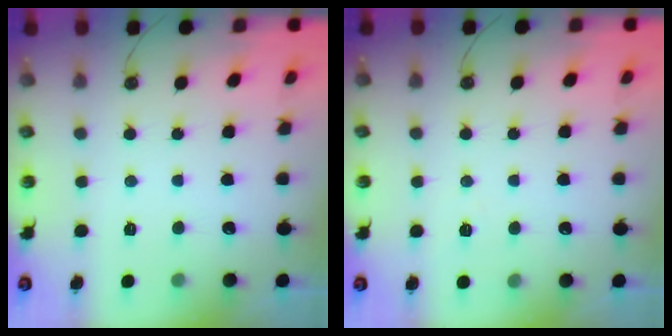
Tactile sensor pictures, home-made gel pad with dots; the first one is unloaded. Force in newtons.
{"total": 4.9, "press": 2.3, "slide": 4.4}